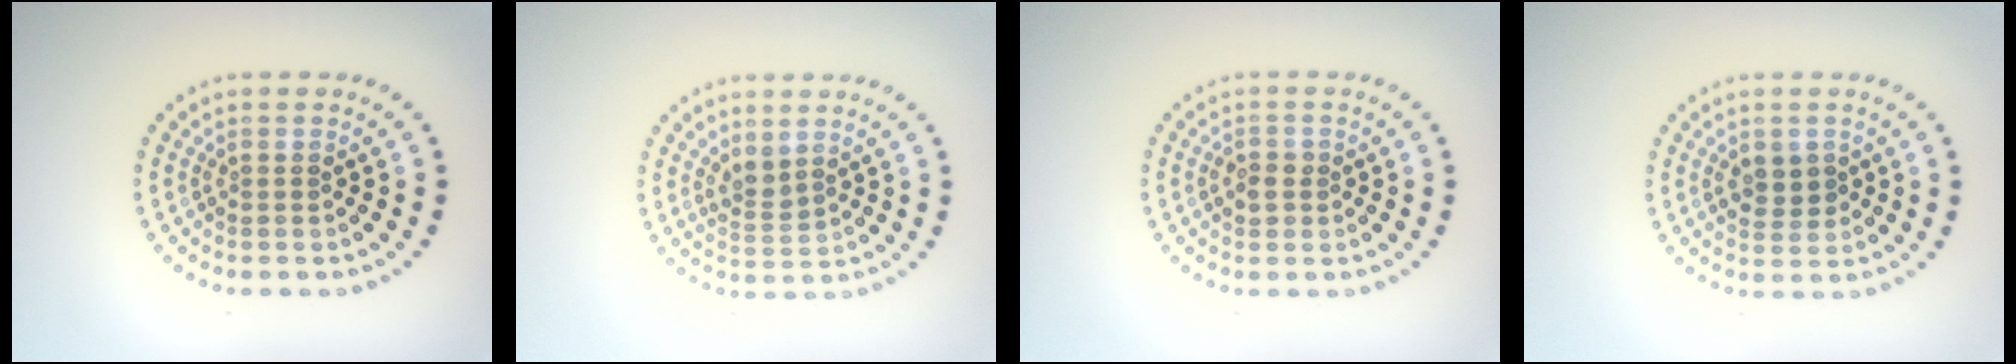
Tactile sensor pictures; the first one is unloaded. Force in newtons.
{"total": 1.7, "press": 1.4, "slide": 1.0}
{"total": 1.6, "press": 1.6, "slide": 0.3}
{"total": 2.3, "press": 2.3, "slide": 0.5}